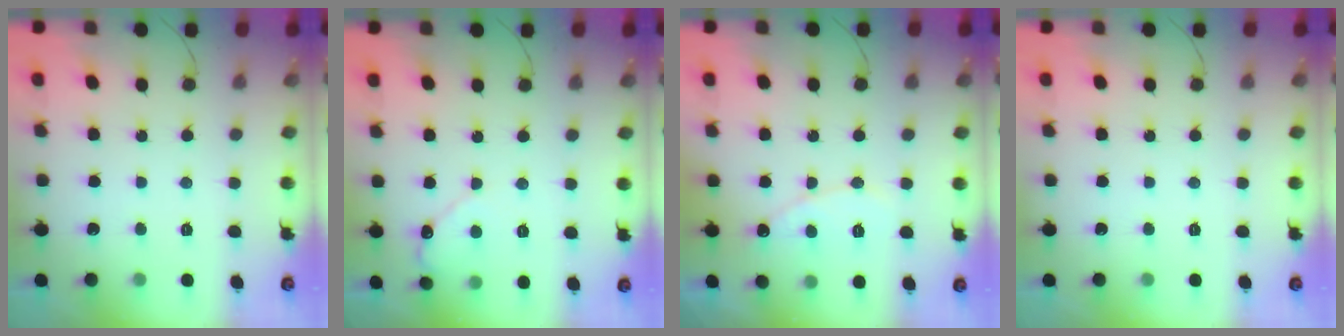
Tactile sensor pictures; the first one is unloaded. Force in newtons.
{"total": 5.9, "press": 5.8, "slide": 0.5}
{"total": 7.4, "press": 7.4, "slide": 0.6}
{"total": 0.0}